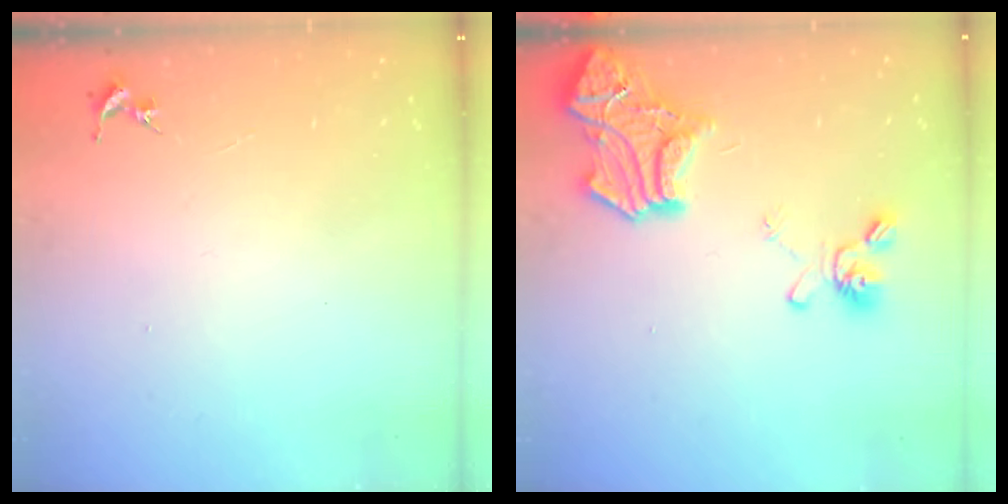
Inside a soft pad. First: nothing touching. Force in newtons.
{"total": 19.7, "press": 19.6, "slide": 1.9}